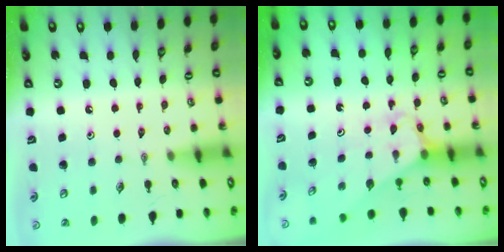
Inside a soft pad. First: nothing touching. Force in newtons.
{"total": 3.1, "press": 3.1, "slide": 0.2}